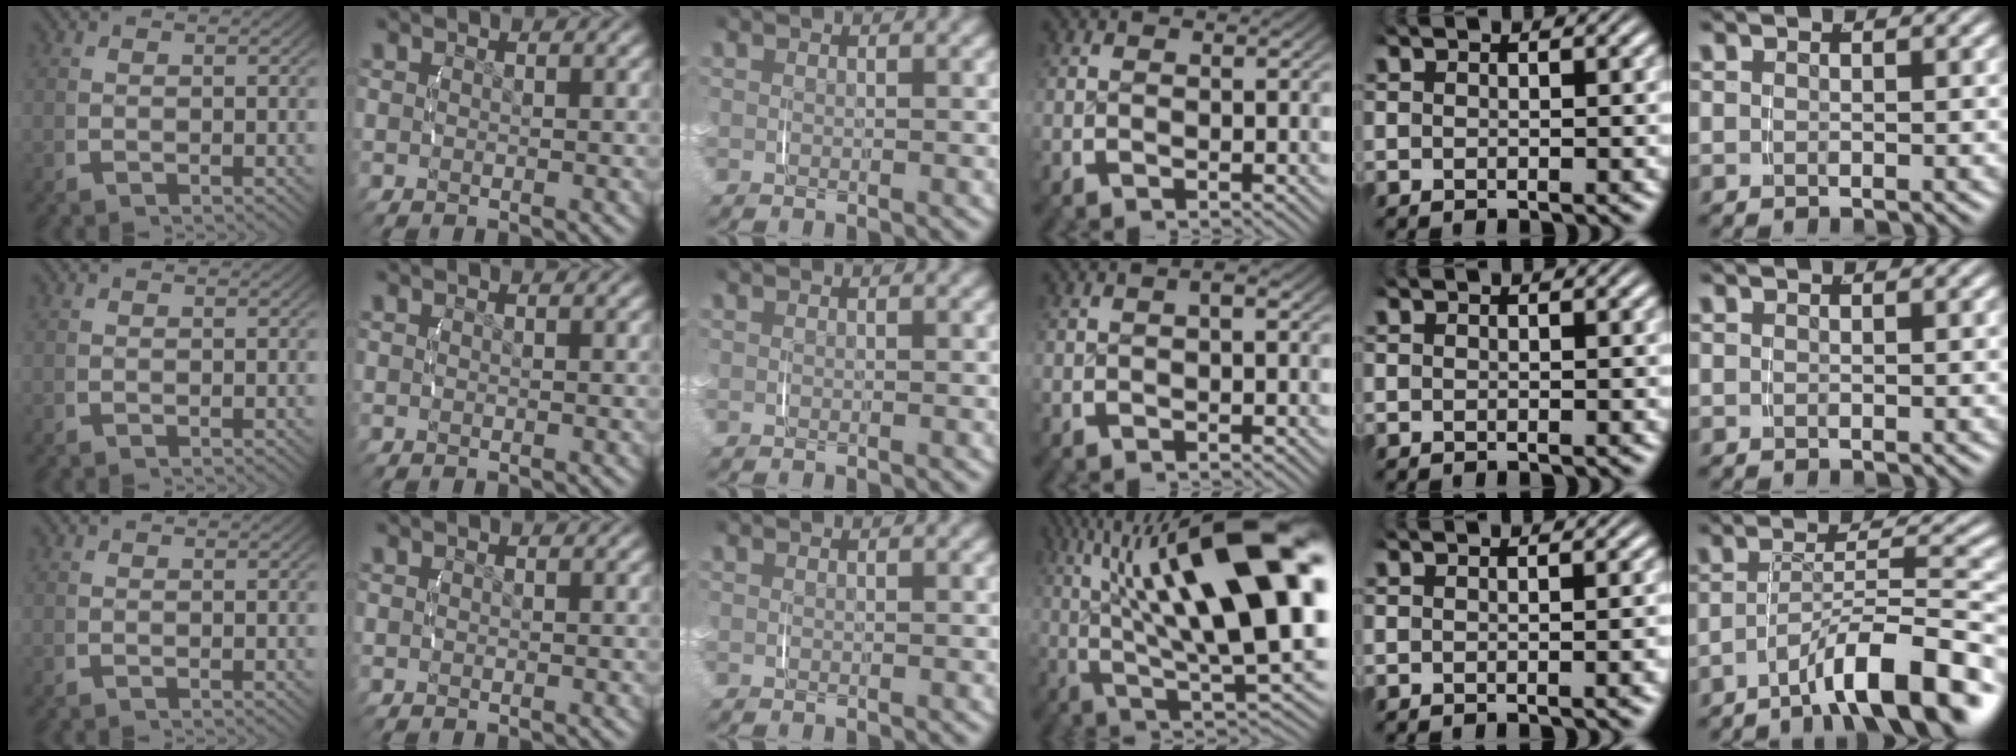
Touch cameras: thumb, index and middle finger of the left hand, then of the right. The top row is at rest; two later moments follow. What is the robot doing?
{"motion": "lift_and_place", "object": "dispenser bottle"}